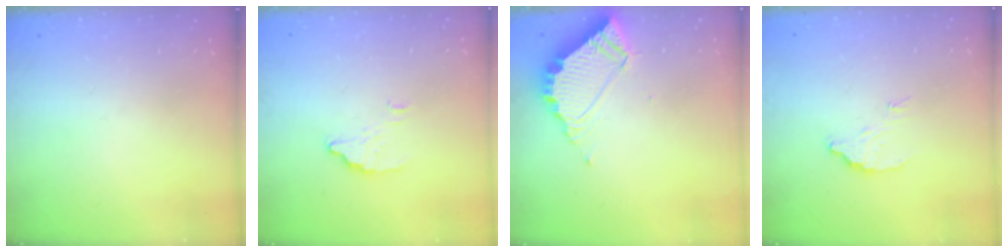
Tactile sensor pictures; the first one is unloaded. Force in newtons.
{"total": 3.6, "press": 3.6, "slide": 0.2}
{"total": 5.9, "press": 5.9, "slide": 0.3}
{"total": 5.3, "press": 5.3, "slide": 0.1}